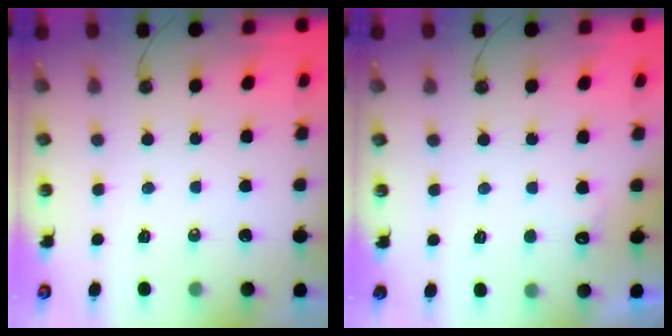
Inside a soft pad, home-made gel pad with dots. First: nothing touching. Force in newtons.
{"total": 5.1, "press": 5.1, "slide": 0.8}